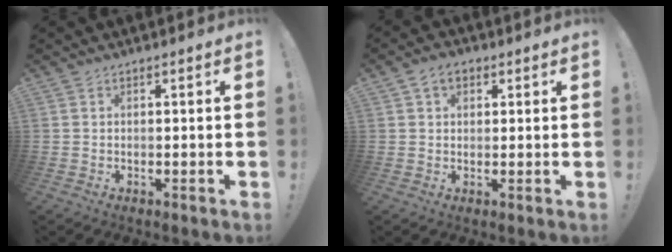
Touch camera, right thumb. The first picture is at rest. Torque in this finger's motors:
{"motor_torque": [-0.01, 0.01, 0.02, -0.02, 0.00]}